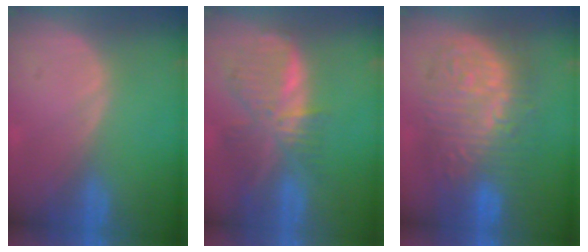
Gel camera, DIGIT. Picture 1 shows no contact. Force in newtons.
{"total": 8.8, "press": 7.7, "slide": 4.4}
{"total": 13.3, "press": 13.3, "slide": 1.2}